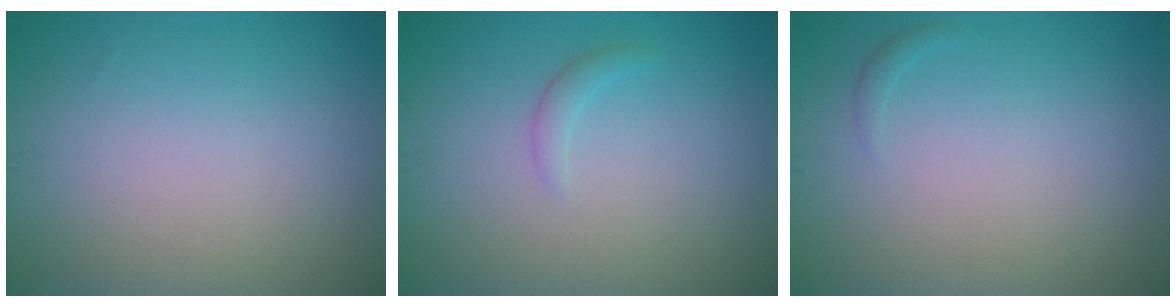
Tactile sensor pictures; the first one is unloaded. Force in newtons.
{"total": 1.0, "press": 0.9, "slide": 0.2}
{"total": 0.5, "press": 0.5, "slide": 0.1}